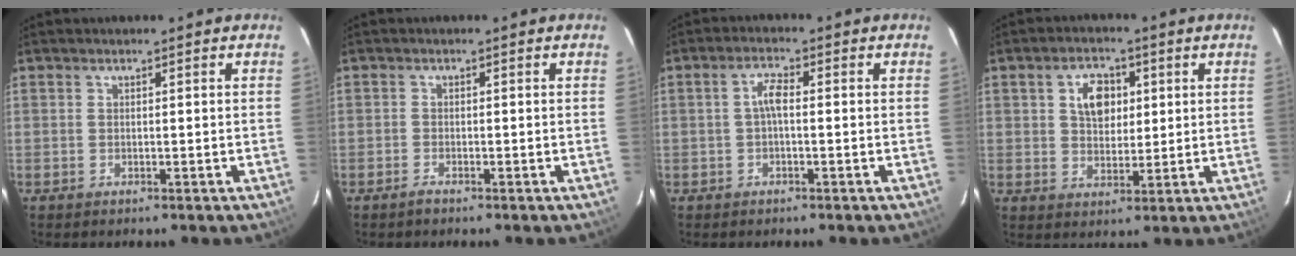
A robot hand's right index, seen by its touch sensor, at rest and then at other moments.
{"total": 1.2, "force": [-1.0, 0.3, 0.4], "torque": [-0.011, -0.002, -0.023]}
{"total": 2.7, "force": [-0.3, 0.9, 2.6], "torque": [-0.052, 0.010, -0.005]}
{"total": 6.7, "force": [1.9, 4.6, 4.4], "torque": [-0.070, 0.016, 0.037]}